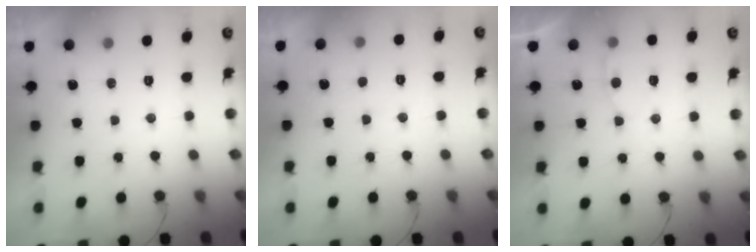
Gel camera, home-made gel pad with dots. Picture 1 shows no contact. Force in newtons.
{"total": 1.6, "press": 1.6, "slide": 0.1}
{"total": 3.0, "press": 3.0, "slide": 0.4}